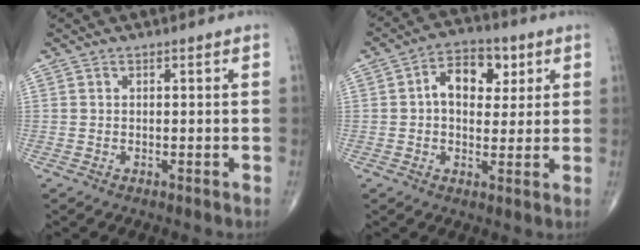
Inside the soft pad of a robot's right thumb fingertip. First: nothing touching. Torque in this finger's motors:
{"motor_torque": [0.51, 0.59, 0.82, 0.22, 0.04]}